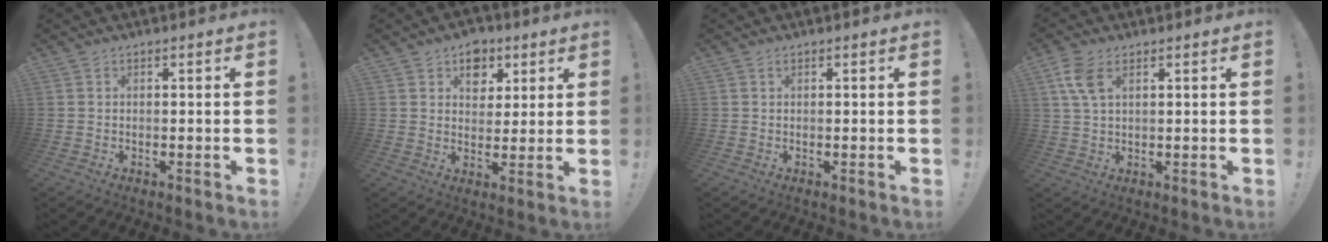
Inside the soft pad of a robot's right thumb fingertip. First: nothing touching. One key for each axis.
{"total": 8.6, "fx": 4.4, "fy": 6.9, "fz": 2.7, "tx": -0.026, "ty": -0.026, "tz": 0.085}
{"total": 0.0}
{"total": 6.6, "fx": 2.7, "fy": 3.5, "fz": 4.9, "tx": -0.105, "ty": -0.004, "tz": 0.051}